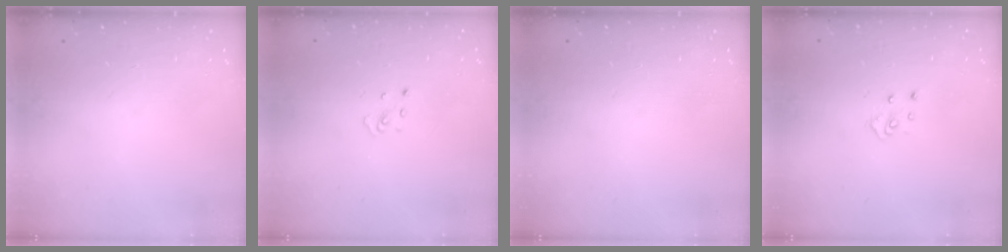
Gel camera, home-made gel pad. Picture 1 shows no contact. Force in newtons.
{"total": 1.9, "press": 1.9, "slide": 0.1}
{"total": 0.0}
{"total": 4.2, "press": 4.2, "slide": 0.4}